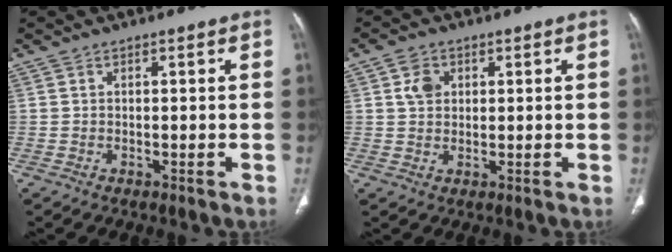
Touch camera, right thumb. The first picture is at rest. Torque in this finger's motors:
{"motor_torque": [0.76, 0.71, 0.60, 0.42, 0.06]}